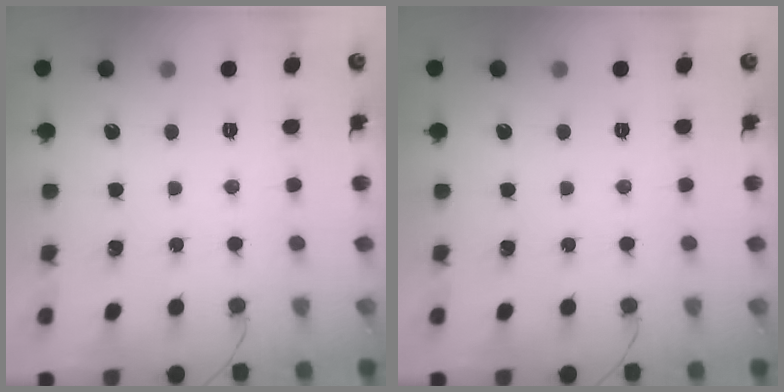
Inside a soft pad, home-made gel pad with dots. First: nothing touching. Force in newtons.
{"total": 0.0}